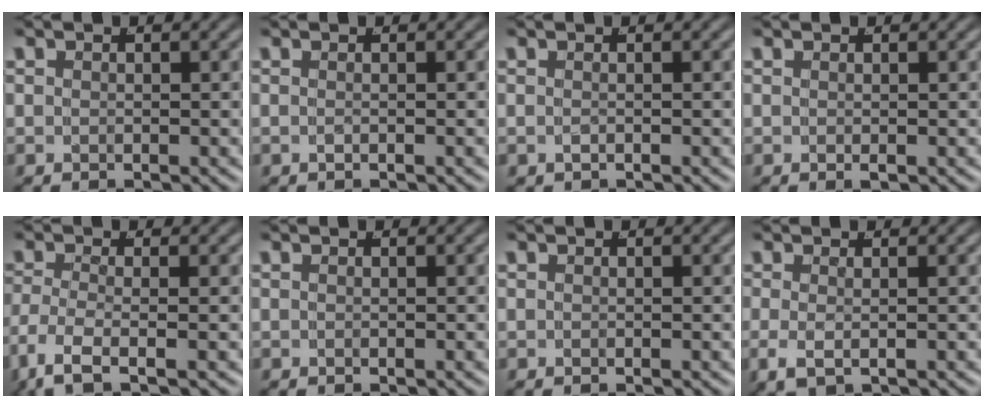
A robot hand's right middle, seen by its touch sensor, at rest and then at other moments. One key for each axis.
{"total": 0.8, "fx": -0.3, "fy": -0.7, "fz": 0.0, "tx": -0.007, "ty": 0.004, "tz": -0.005}
{"total": 0.6, "fx": -0.4, "fy": -0.4, "fz": 0.1, "tx": -0.013, "ty": 0.000, "tz": -0.005}
{"total": 0.7, "fx": 0.0, "fy": -0.6, "fz": 0.3, "tx": -0.011, "ty": 0.001, "tz": 0.000}
{"total": 3.4, "fx": -1.8, "fy": 0.7, "fz": 2.9, "tx": -0.089, "ty": -0.023, "tz": -0.019}
{"total": 0.6, "fx": -0.1, "fy": -0.6, "fz": 0.0, "tx": 0.002, "ty": 0.002, "tz": -0.001}
{"total": 0.0}
{"total": 1.6, "fx": -0.7, "fy": 0.0, "fz": 1.5, "tx": -0.050, "ty": -0.011, "tz": -0.002}